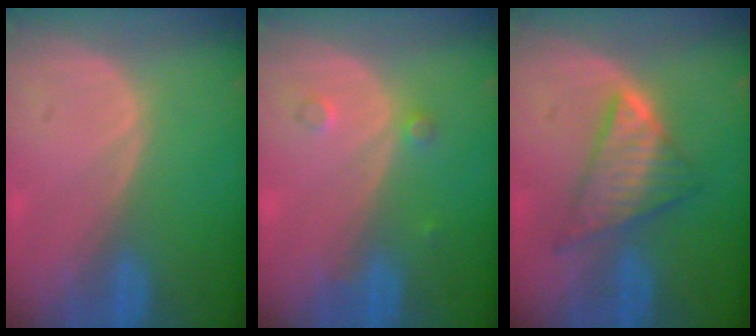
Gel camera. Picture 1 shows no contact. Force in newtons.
{"total": 1.7, "press": 1.7, "slide": 0.3}
{"total": 6.5, "press": 6.5, "slide": 0.2}